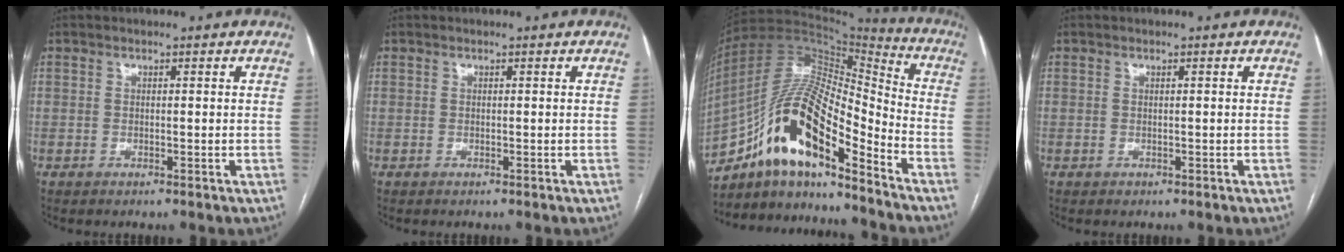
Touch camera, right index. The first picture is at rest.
{"total": 0.0}
{"total": 17.9, "force": [-11.3, 4.1, 13.3], "torque": [-0.252, 0.024, -0.195]}
{"total": 0.0}